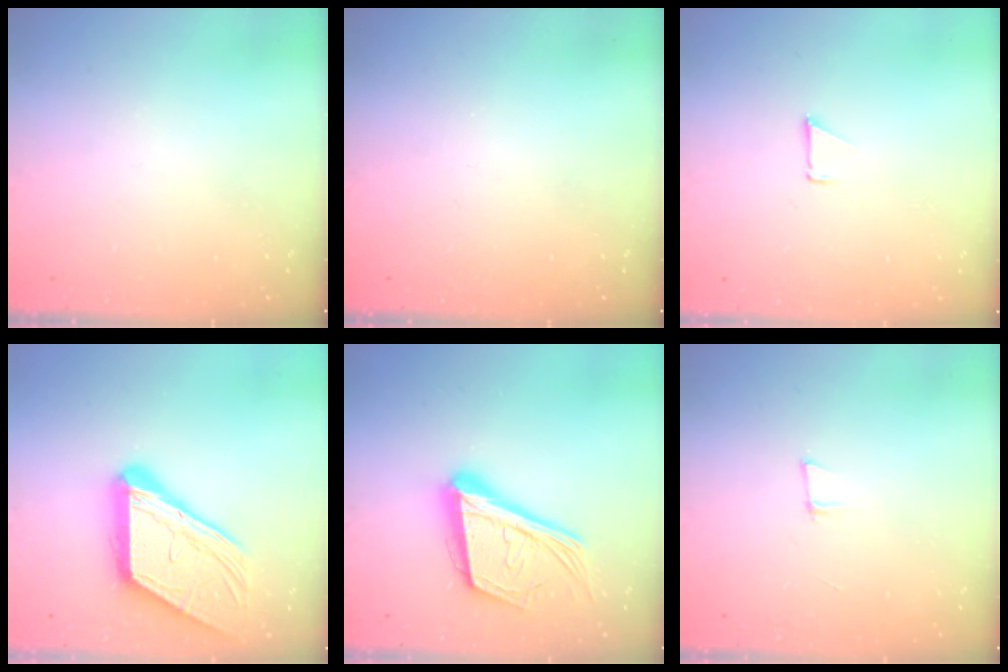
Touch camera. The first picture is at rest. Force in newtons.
{"total": 0.0}
{"total": 0.9, "press": 0.8, "slide": 0.1}
{"total": 17.8, "press": 17.7, "slide": 1.8}
{"total": 23.2, "press": 22.7, "slide": 5.0}
{"total": 5.8, "press": 5.1, "slide": 2.8}